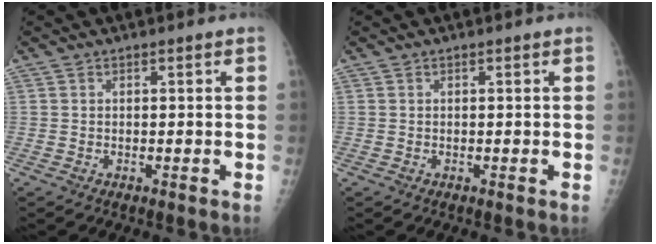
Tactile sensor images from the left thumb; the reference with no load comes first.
{"total": 0.0}